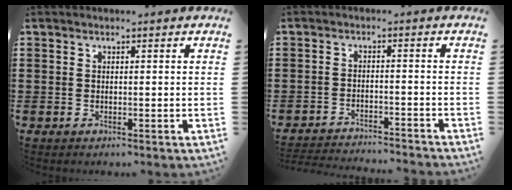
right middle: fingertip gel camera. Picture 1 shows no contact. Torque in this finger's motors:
{"motor_torque": [0.21, -0.22, 0.08, 0.06]}